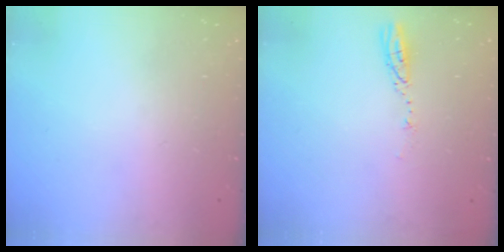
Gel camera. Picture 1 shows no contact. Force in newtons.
{"total": 3.8, "press": 3.8, "slide": 0.4}